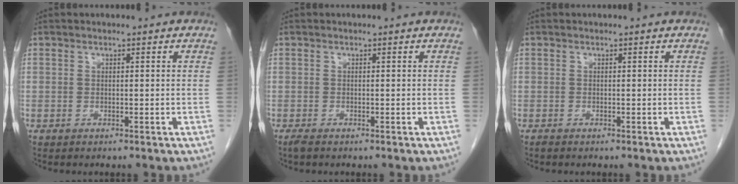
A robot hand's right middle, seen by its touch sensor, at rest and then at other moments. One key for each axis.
{"total": 0.8, "fx": -0.6, "fy": 0.1, "fz": 0.5, "tx": -0.015, "ty": -0.003, "tz": -0.013}
{"total": 0.0}